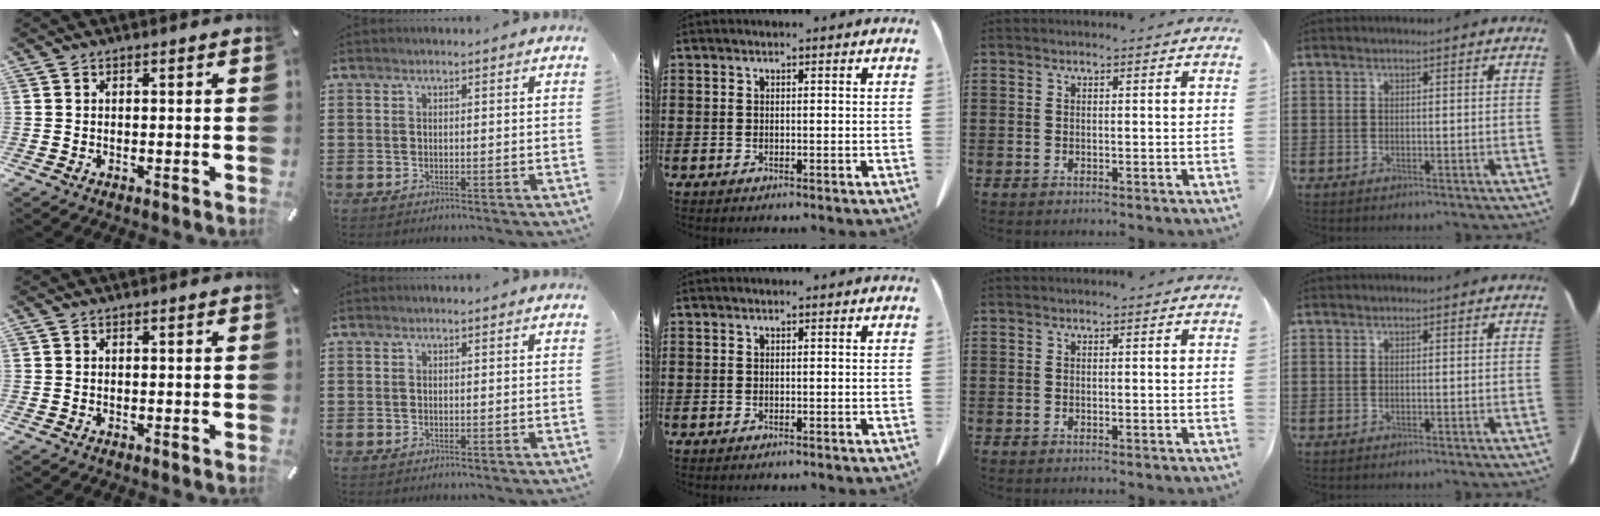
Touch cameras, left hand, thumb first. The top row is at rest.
{}